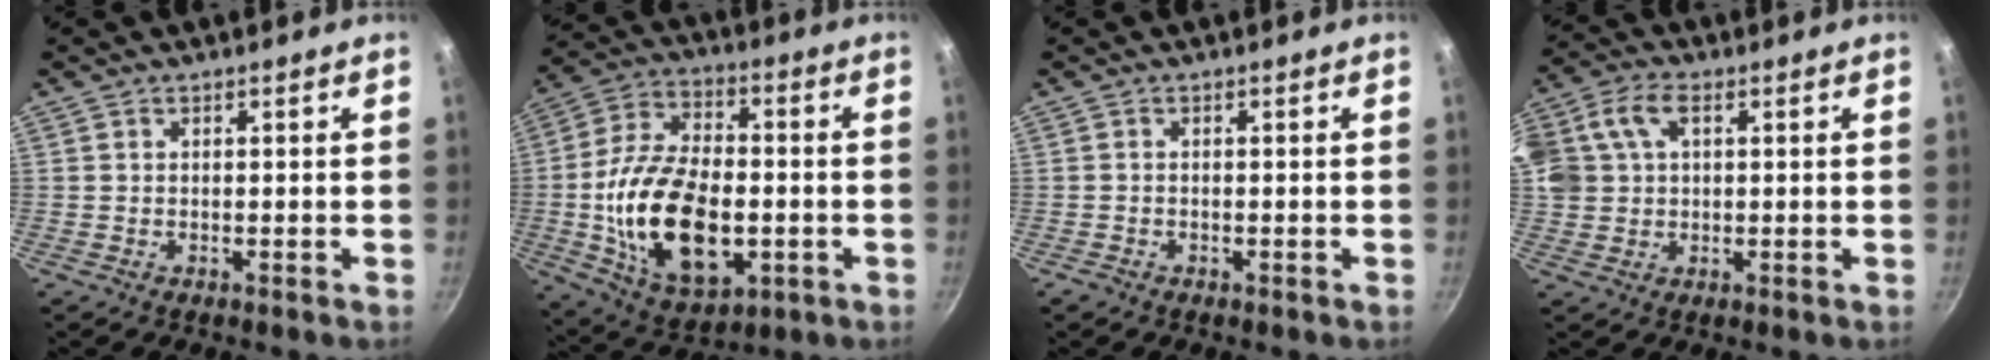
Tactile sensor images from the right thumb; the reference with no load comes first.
{"total": 22.2, "force": [-3.4, 12.9, 17.7], "torque": [-0.311, 0.018, -0.050]}
{"total": 0.8, "force": [-0.6, 0.5, 0.3], "torque": [-0.010, 0.004, -0.010]}
{"total": 14.9, "force": [4.2, 10.8, 9.5], "torque": [-0.223, 0.039, 0.075]}